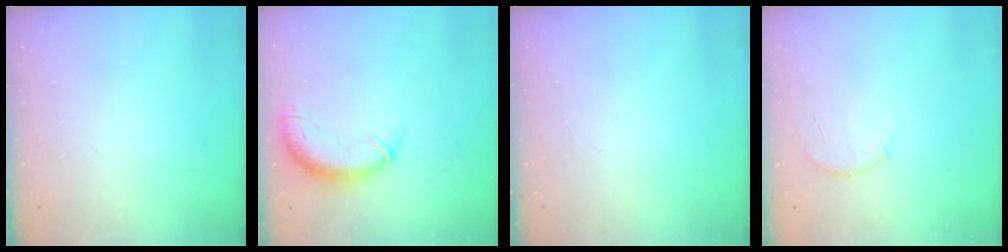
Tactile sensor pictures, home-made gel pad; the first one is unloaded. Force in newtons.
{"total": 11.5, "press": 11.2, "slide": 2.8}
{"total": 0.0}
{"total": 8.3, "press": 8.1, "slide": 1.7}